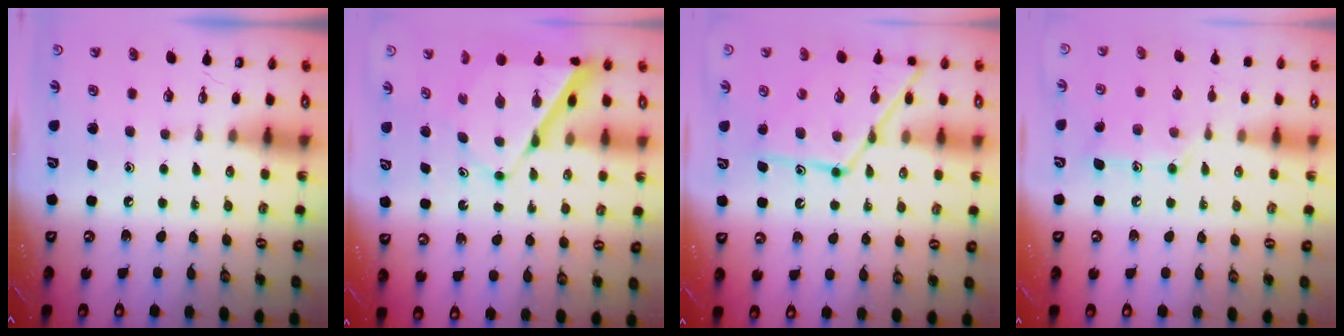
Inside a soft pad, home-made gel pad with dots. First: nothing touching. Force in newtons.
{"total": 8.5, "press": 8.5, "slide": 0.6}
{"total": 13.7, "press": 13.7, "slide": 1.0}
{"total": 12.1, "press": 12.1, "slide": 0.8}